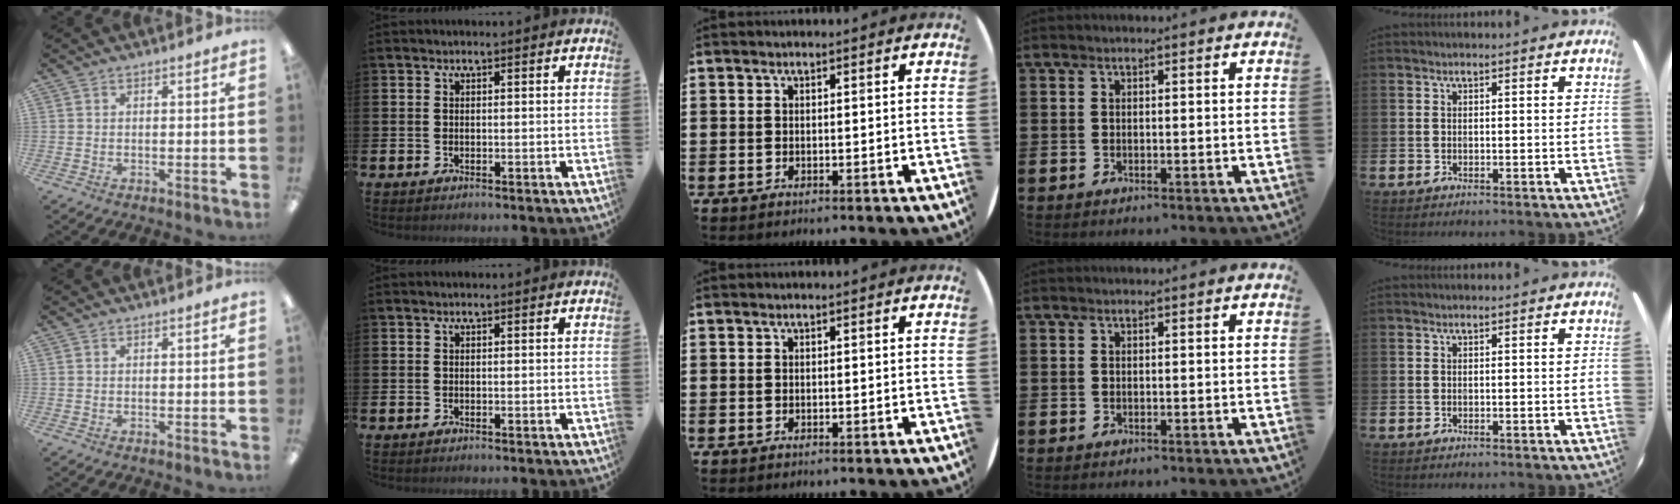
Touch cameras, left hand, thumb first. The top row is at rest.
{}